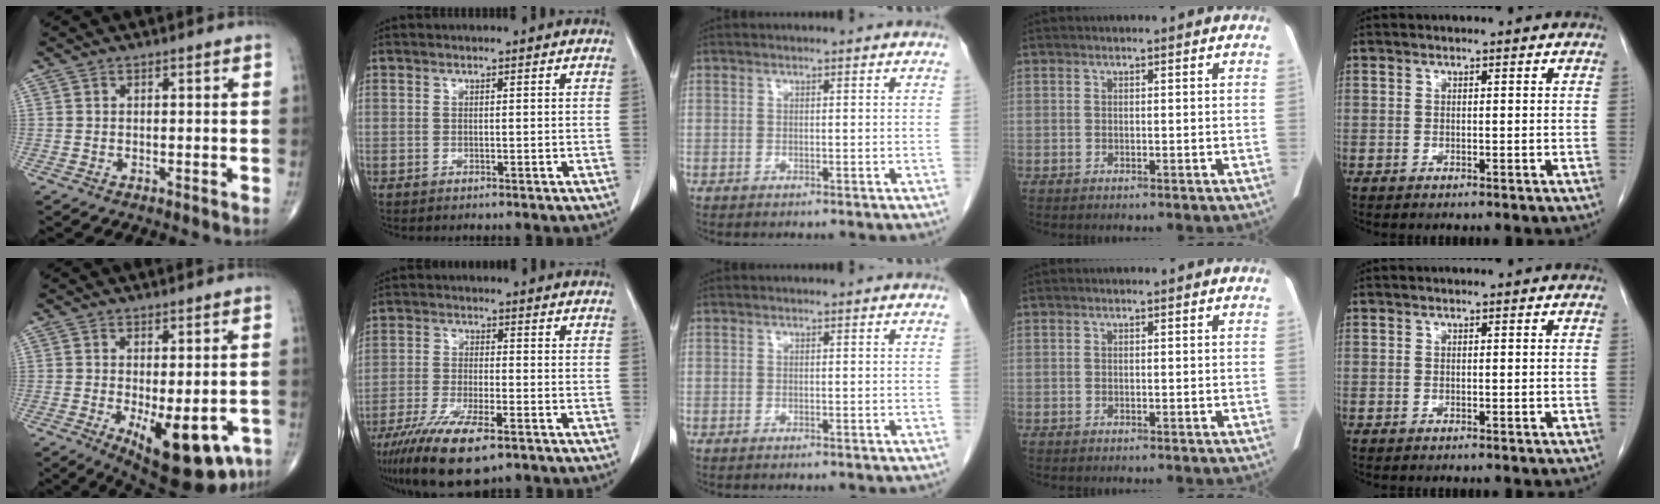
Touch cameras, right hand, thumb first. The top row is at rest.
{"thumb": {"total": 13.1, "force": [-3.9, 5.1, 11.4], "torque": [-0.156, -0.022, -0.040]}, "index": {"total": 12.1, "force": [-8.0, 2.8, 8.7], "torque": [-0.156, -0.026, -0.132]}}